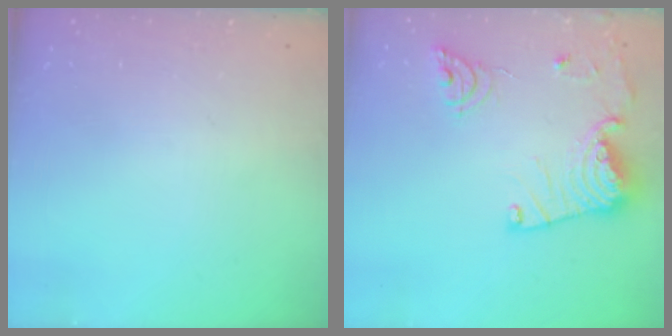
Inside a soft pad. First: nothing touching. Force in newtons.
{"total": 18.4, "press": 18.3, "slide": 1.9}